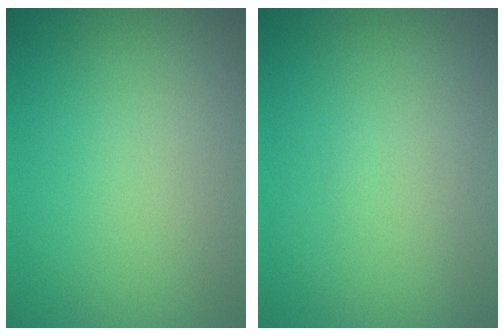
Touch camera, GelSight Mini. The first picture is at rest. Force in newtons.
{"total": 0.0}